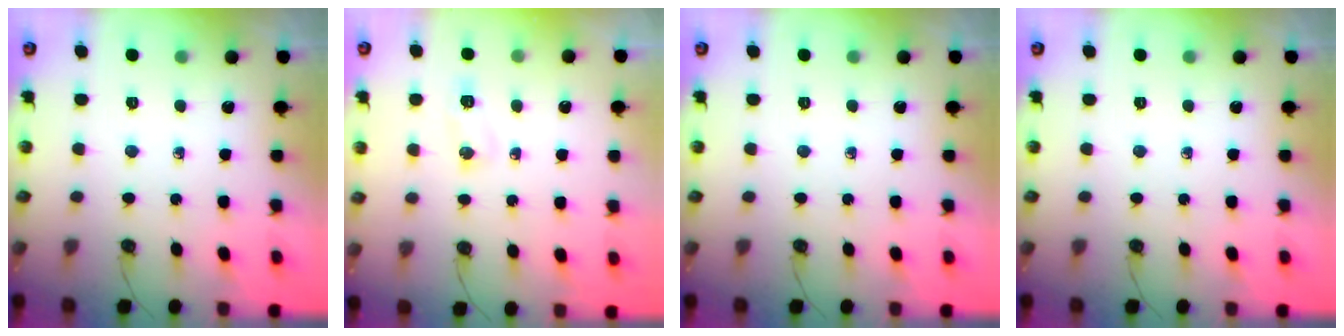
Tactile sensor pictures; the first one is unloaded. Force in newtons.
{"total": 6.5, "press": 5.3, "slide": 3.8}
{"total": 0.0}
{"total": 0.0}